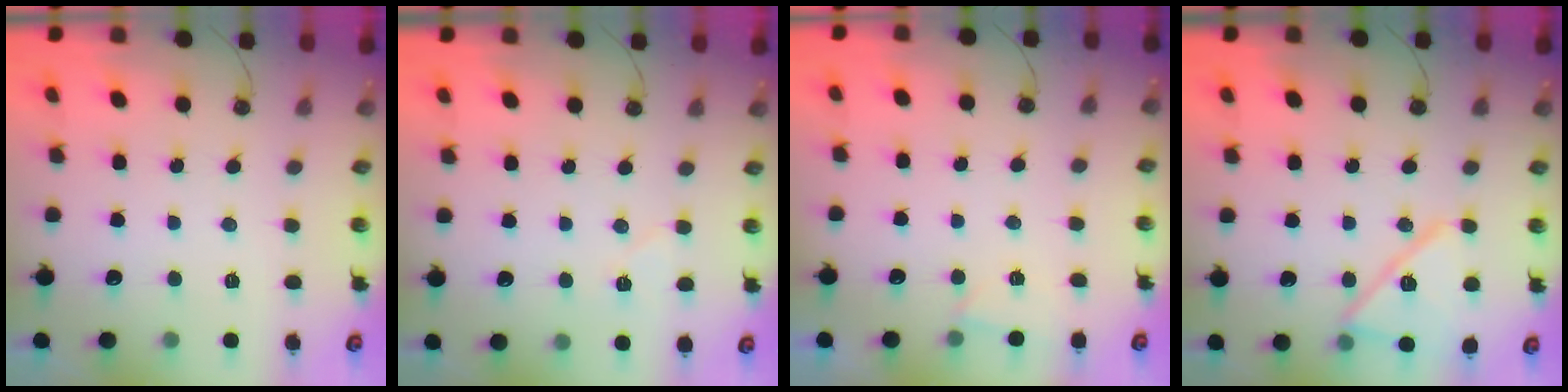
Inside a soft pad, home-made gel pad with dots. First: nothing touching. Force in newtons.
{"total": 5.3, "press": 5.1, "slide": 1.5}
{"total": 2.0, "press": 1.9, "slide": 0.3}
{"total": 15.1, "press": 15.1, "slide": 0.1}